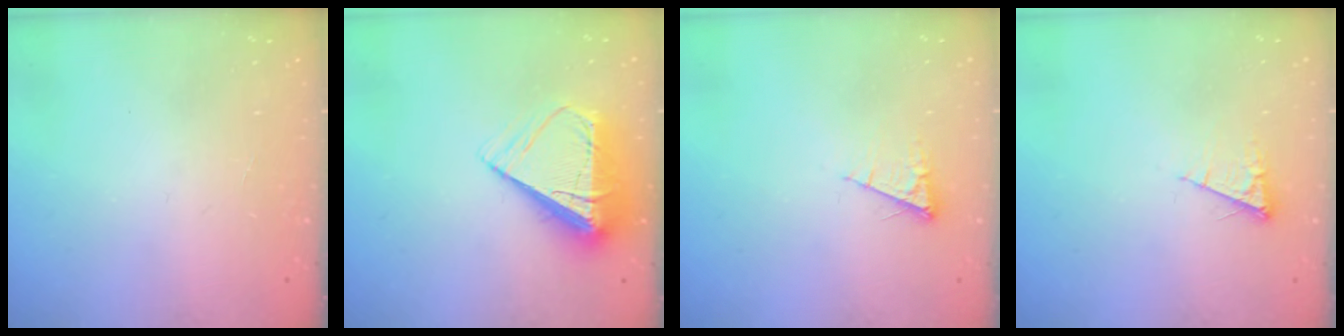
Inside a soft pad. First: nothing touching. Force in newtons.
{"total": 9.5, "press": 9.4, "slide": 1.4}
{"total": 5.3, "press": 5.2, "slide": 0.6}
{"total": 5.3, "press": 5.2, "slide": 0.6}